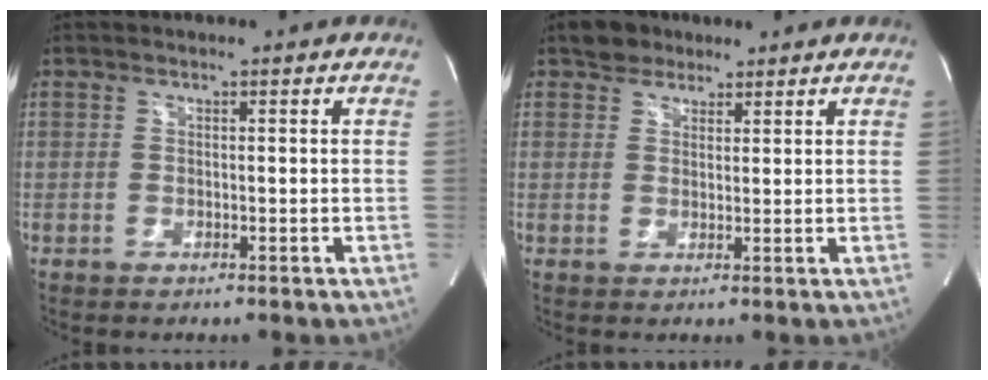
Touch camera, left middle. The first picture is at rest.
{"total": 3.4, "force": [2.5, 2.2, 0.5], "torque": [-0.011, 0.016, 0.041]}